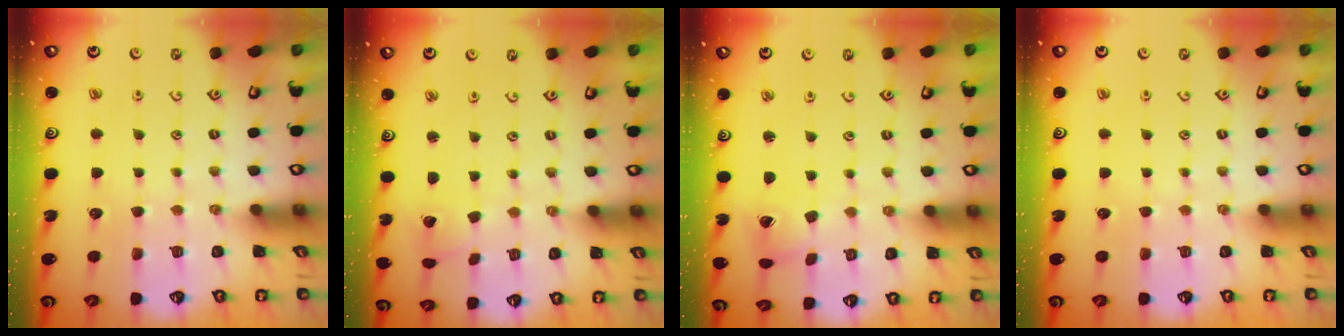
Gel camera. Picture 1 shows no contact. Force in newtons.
{"total": 2.0, "press": 2.0, "slide": 0.3}
{"total": 5.2, "press": 5.2, "slide": 0.2}
{"total": 0.0}